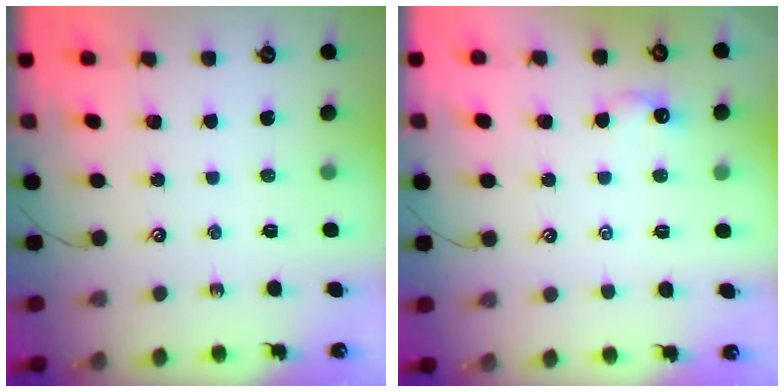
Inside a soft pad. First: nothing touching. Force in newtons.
{"total": 0.8, "press": 0.6, "slide": 0.5}